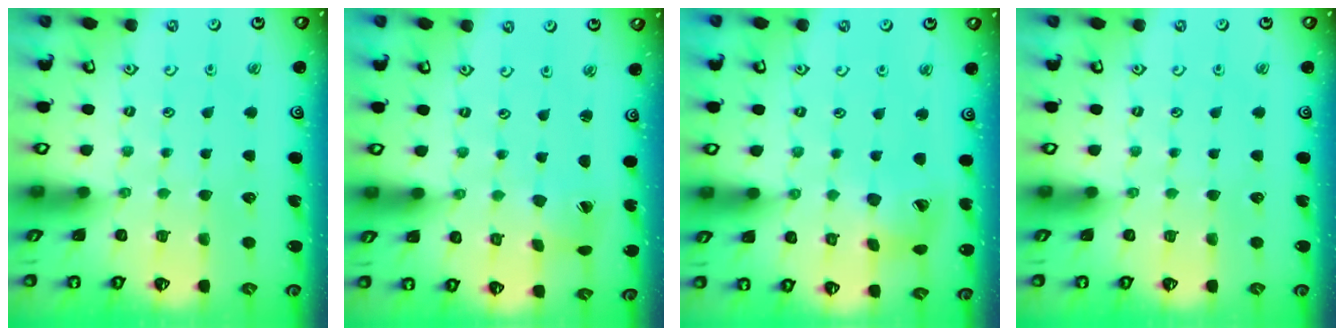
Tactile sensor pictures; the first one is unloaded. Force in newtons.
{"total": 2.5, "press": 2.4, "slide": 0.4}
{"total": 11.9, "press": 11.8, "slide": 1.4}
{"total": 0.0}